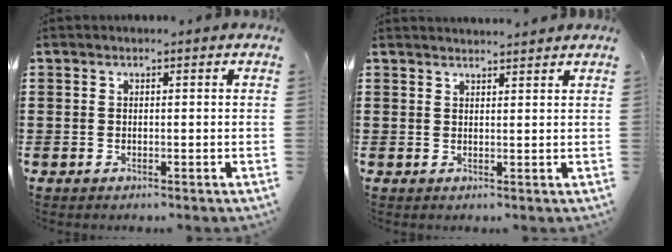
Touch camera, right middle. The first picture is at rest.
{"total": 1.7, "force": [1.7, -0.1, -0.1], "torque": [-0.004, 0.000, 0.034]}